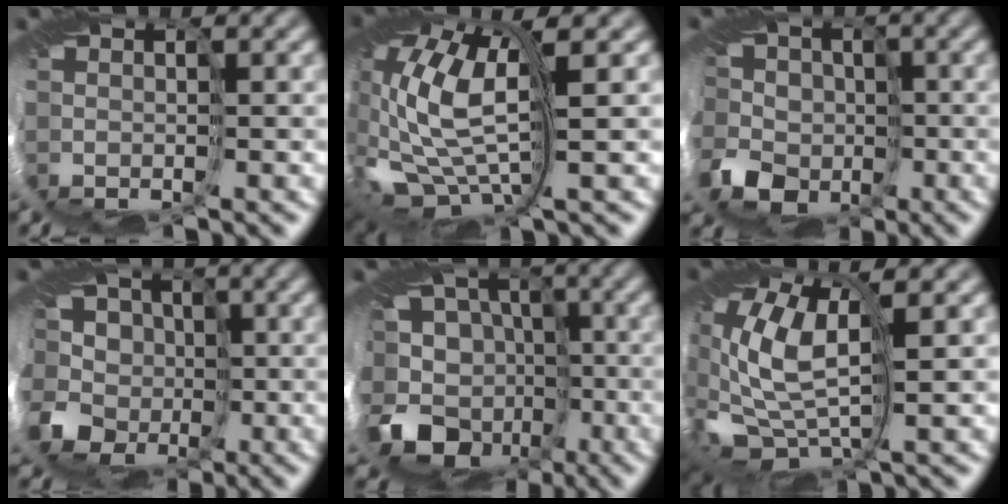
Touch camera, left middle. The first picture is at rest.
{"total": 10.3, "force": [-0.6, 5.2, 8.9], "torque": [-0.214, -0.023, -0.018]}
{"total": 8.9, "force": [-2.6, 7.9, 3.0], "torque": [-0.078, 0.004, -0.087]}
{"total": 9.4, "force": [-0.6, 8.4, 4.2], "torque": [-0.101, 0.025, -0.061]}
{"total": 9.4, "force": [-4.6, 7.1, 3.9], "torque": [-0.084, 0.000, -0.080]}
{"total": 9.4, "force": [-0.6, 5.3, 7.7], "torque": [-0.195, -0.019, -0.014]}